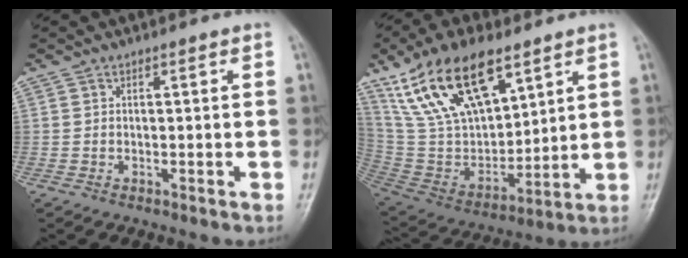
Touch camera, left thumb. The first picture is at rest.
{"total": 21.5, "force": [12.4, 10.5, 14.1], "torque": [-0.232, -0.046, 0.244]}